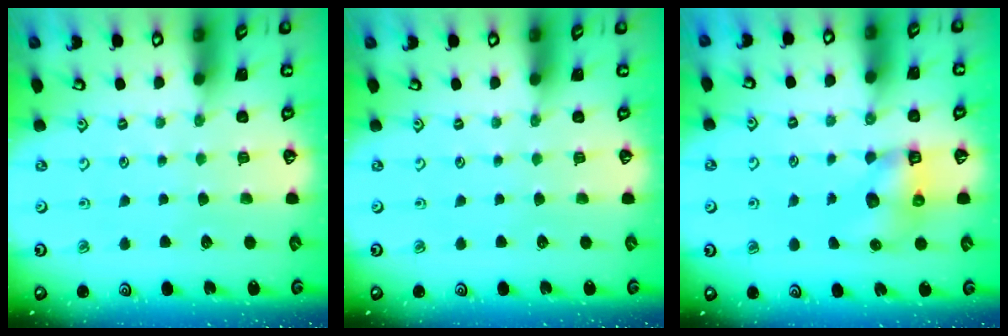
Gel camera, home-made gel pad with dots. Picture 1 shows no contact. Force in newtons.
{"total": 0.0}
{"total": 6.3, "press": 6.2, "slide": 0.9}